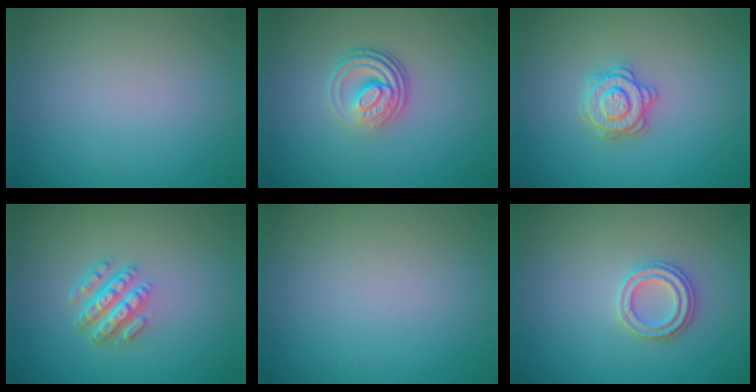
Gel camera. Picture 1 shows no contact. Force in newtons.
{"total": 4.1, "press": 2.7, "slide": 3.1}
{"total": 2.8, "press": 2.8, "slide": 0.4}
{"total": 4.3, "press": 3.1, "slide": 3.0}
{"total": 0.0}
{"total": 2.4, "press": 2.3, "slide": 0.6}